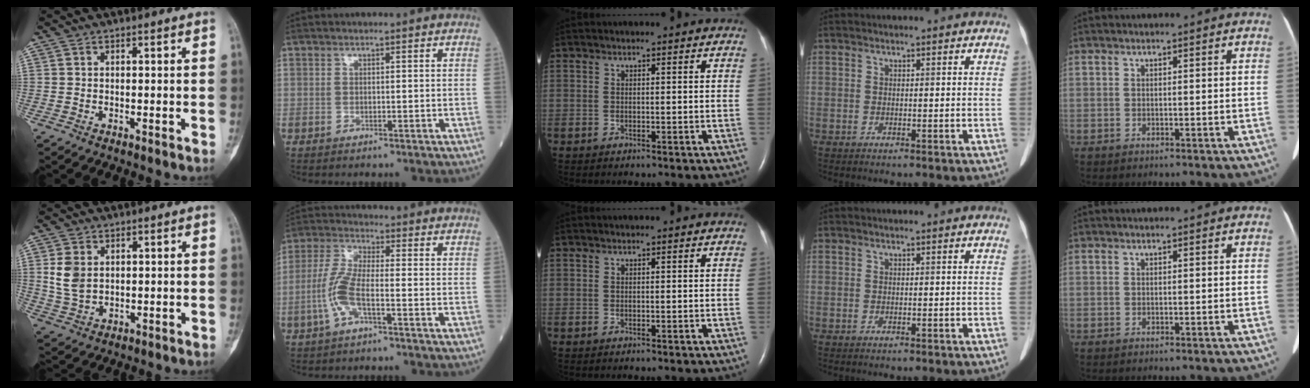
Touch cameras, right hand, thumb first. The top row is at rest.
{"thumb": {"total": 5.9, "force": [1.4, 4.2, 4.0], "torque": [-0.074, -0.005, 0.037]}, "index": {"total": 6.9, "force": [-2.3, 1.3, 6.3], "torque": [-0.148, 0.004, -0.051]}}